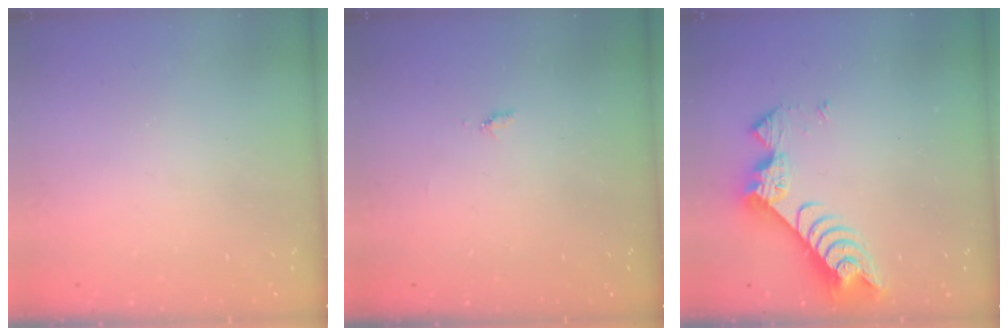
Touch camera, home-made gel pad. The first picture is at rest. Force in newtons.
{"total": 3.7, "press": 3.7, "slide": 0.5}
{"total": 8.4, "press": 8.3, "slide": 0.7}